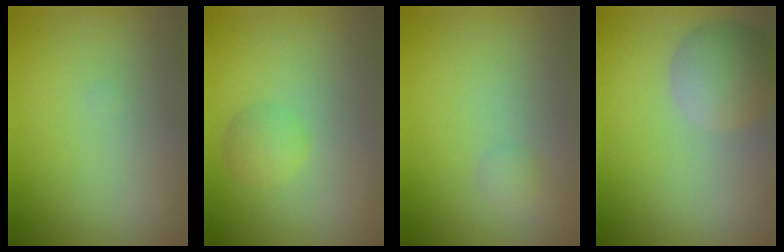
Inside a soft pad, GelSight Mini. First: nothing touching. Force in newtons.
{"total": 1.6, "press": 1.6, "slide": 0.0}
{"total": 0.7, "press": 0.7, "slide": 0.0}
{"total": 4.1, "press": 4.1, "slide": 0.4}